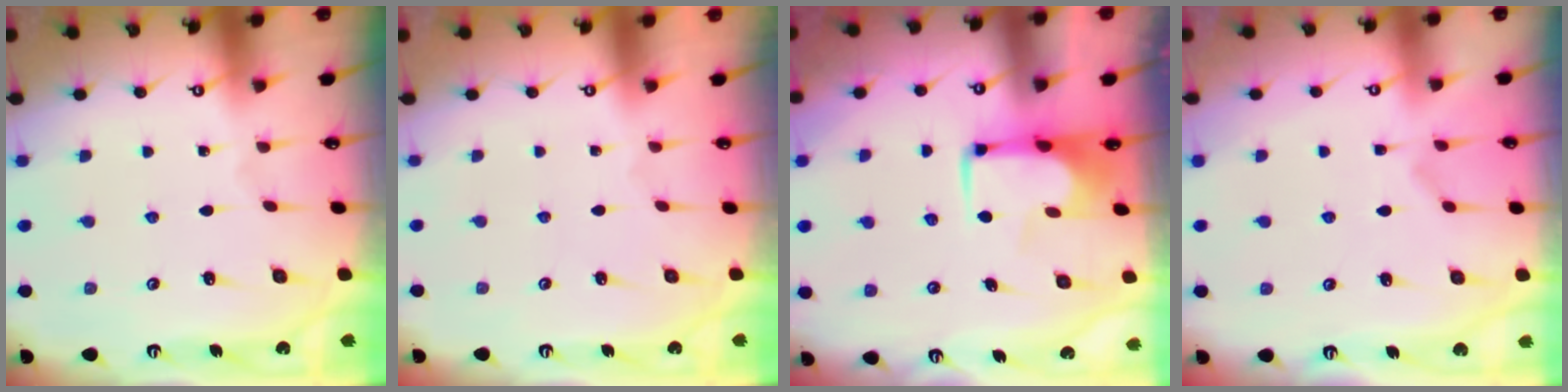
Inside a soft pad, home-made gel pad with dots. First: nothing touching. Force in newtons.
{"total": 1.5, "press": 1.4, "slide": 0.6}
{"total": 1.9, "press": 1.8, "slide": 0.5}
{"total": 1.7, "press": 1.2, "slide": 1.1}